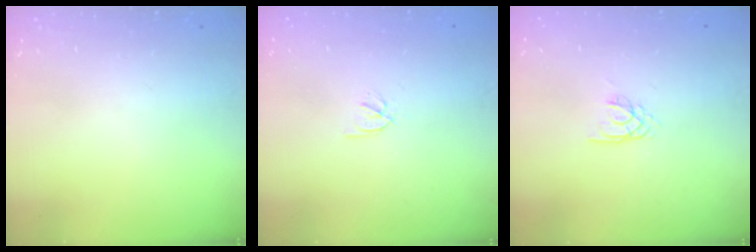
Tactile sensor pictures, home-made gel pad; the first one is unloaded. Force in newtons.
{"total": 2.1, "press": 2.1, "slide": 0.4}
{"total": 2.1, "press": 2.1, "slide": 0.4}